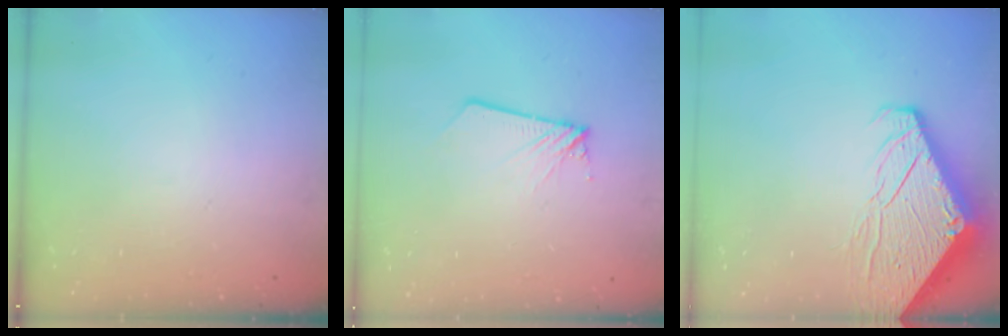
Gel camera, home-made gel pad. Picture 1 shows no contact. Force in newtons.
{"total": 2.2, "press": 2.2, "slide": 0.3}
{"total": 9.3, "press": 9.3, "slide": 1.0}